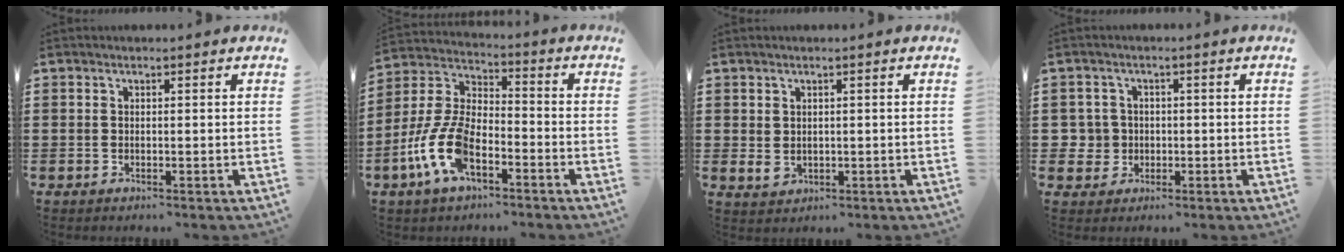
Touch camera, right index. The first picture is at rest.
{"total": 10.8, "force": [-5.0, 5.3, 8.0], "torque": [-0.209, -0.006, -0.103]}
{"total": 1.7, "force": [0.5, 1.3, 1.0], "torque": [-0.021, 0.001, 0.011]}
{"total": 3.4, "force": [-0.5, 3.3, 0.5], "torque": [-0.033, 0.005, -0.014]}